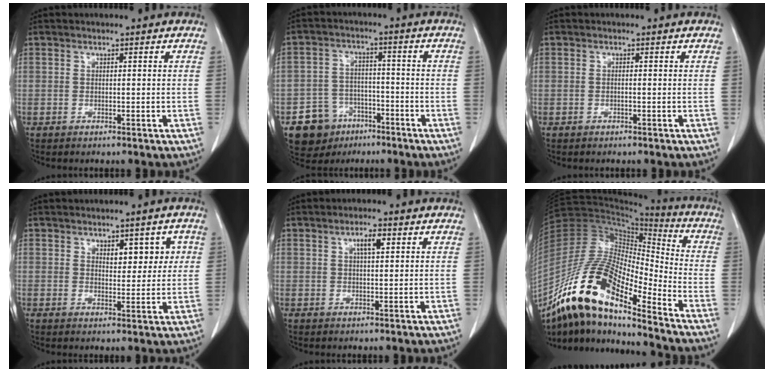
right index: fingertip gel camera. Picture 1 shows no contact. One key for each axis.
{"total": 7.9, "fx": -4.3, "fy": 6.4, "fz": 1.6, "tx": -0.032, "ty": 0.013, "tz": -0.061}
{"total": 0.0}
{"total": 4.6, "fx": 1.6, "fy": 2.5, "fz": 3.5, "tx": -0.037, "ty": 0.009, "tz": 0.027}
{"total": 2.7, "fx": 1.1, "fy": 0.6, "fz": 2.4, "tx": -0.044, "ty": 0.001, "tz": 0.018}
{"total": 20.7, "fx": -13.7, "fy": 4.6, "fz": 14.7, "tx": -0.300, "ty": 0.000, "tz": -0.249}